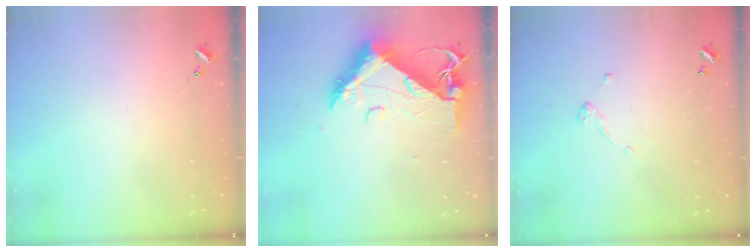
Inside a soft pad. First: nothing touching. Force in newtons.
{"total": 13.1, "press": 13.1, "slide": 1.4}
{"total": 4.4, "press": 4.4, "slide": 0.2}